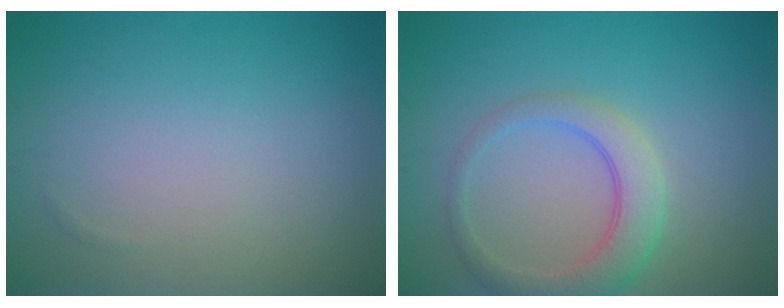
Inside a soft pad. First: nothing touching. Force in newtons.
{"total": 4.0, "press": 4.0, "slide": 0.2}